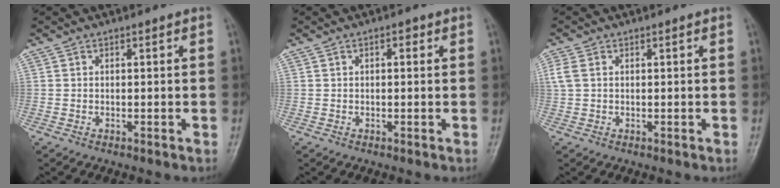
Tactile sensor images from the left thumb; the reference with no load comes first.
{"total": 1.4, "force": [0.5, 0.7, 1.1], "torque": [-0.008, 0.003, 0.003]}
{"total": 2.2, "force": [0.6, 1.4, 1.6], "torque": [-0.049, 0.008, 0.014]}